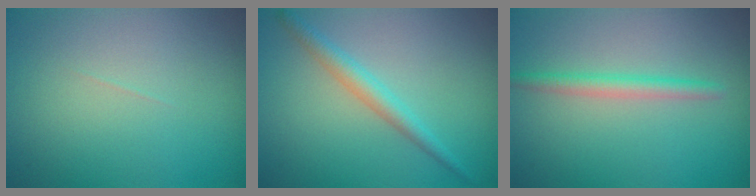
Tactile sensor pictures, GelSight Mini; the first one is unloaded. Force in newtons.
{"total": 2.2, "press": 2.2, "slide": 0.1}
{"total": 1.9, "press": 1.9, "slide": 0.1}